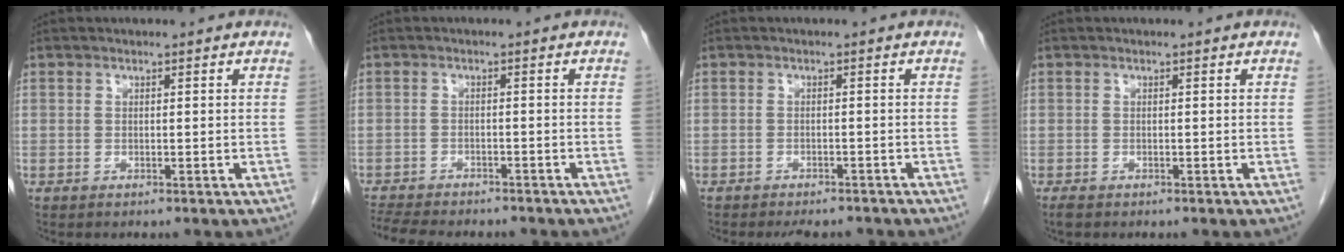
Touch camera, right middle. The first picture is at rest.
{"total": 11.5, "force": [-10.0, 3.0, 4.7], "torque": [-0.093, -0.006, -0.140]}
{"total": 5.5, "force": [-5.0, 1.7, 1.6], "torque": [-0.017, -0.005, -0.063]}
{"total": 0.9, "force": [-0.6, 0.4, 0.5], "torque": [-0.014, -0.003, -0.008]}